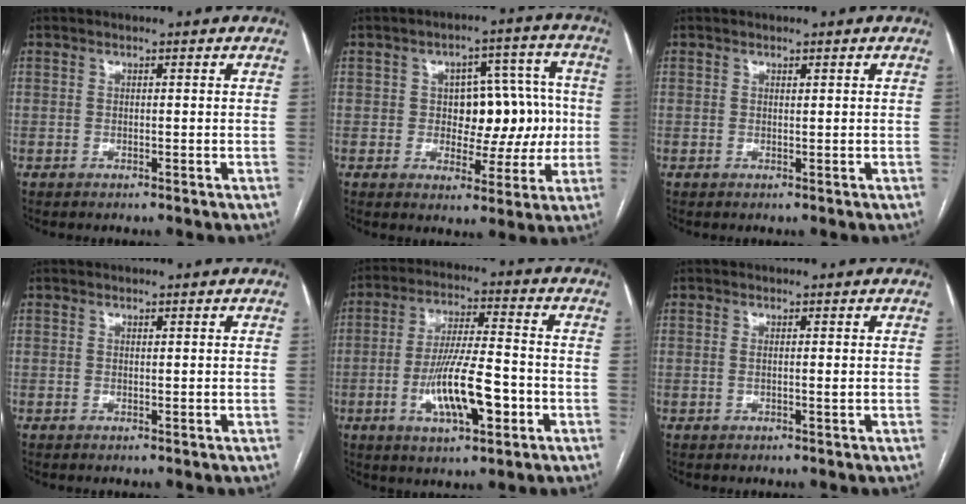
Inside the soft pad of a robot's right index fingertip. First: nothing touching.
{"total": 10.6, "force": [-0.1, 6.4, 8.5], "torque": [-0.097, 0.040, 0.011]}
{"total": 0.0}
{"total": 0.0}
{"total": 12.1, "force": [-3.6, 2.6, 11.3], "torque": [-0.213, -0.002, -0.058]}
{"total": 1.0, "force": [0.1, 0.0, 1.0], "torque": [-0.024, -0.001, 0.002]}